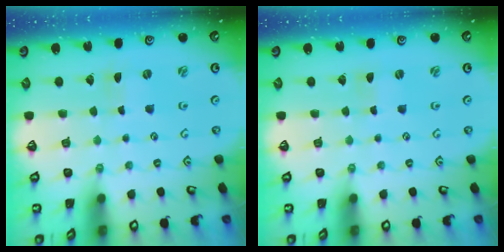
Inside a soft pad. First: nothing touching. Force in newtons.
{"total": 0.8, "press": 0.7, "slide": 0.2}